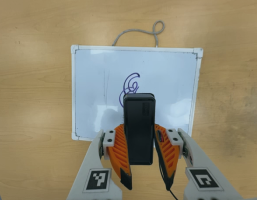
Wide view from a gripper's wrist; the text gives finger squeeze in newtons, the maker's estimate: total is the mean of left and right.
{"total": 7.4, "left": 5.8, "right": 9.0}